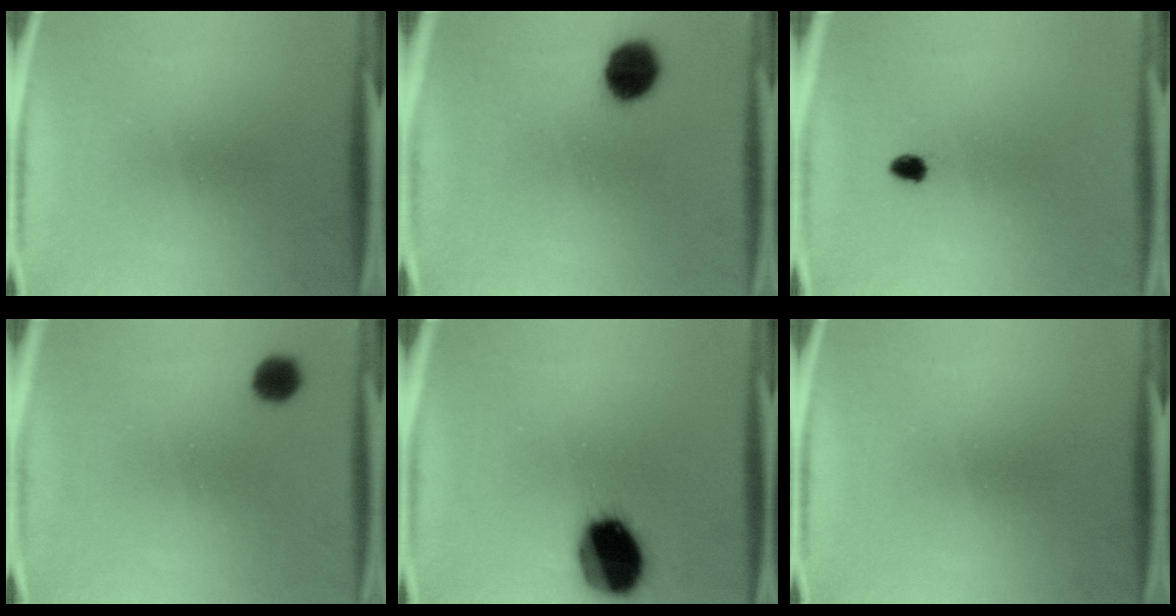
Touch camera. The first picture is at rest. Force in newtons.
{"total": 8.6}
{"total": 1.4}
{"total": 4.1}
{"total": 18.6}
{"total": 0.0}